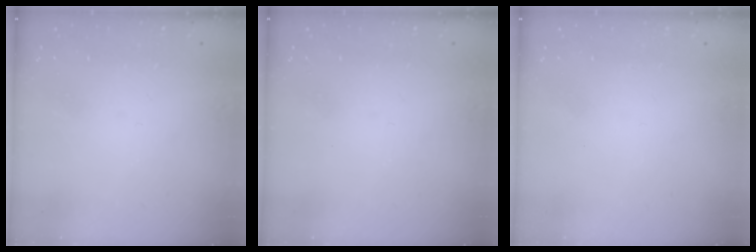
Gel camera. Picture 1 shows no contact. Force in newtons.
{"total": 0.0}
{"total": 1.5, "press": 1.5, "slide": 0.1}